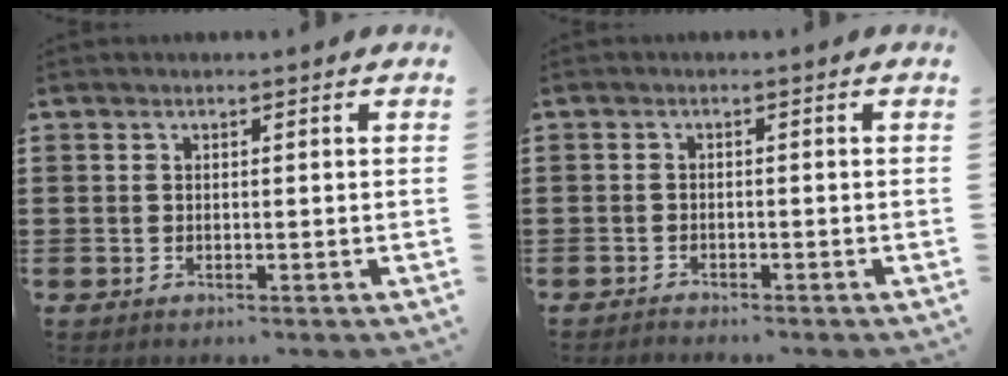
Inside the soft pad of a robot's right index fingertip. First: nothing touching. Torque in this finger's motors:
{"motor_torque": [-0.45, 0.50, -0.27, -0.14]}